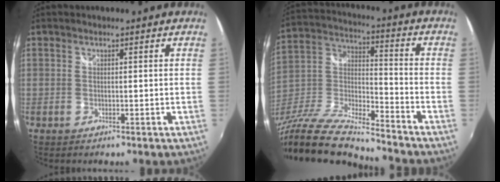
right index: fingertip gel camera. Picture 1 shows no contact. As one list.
[{"total": 17.3, "force": [-13.8, 3.5, 9.9], "torque": [-0.208, -0.018, -0.266]}]